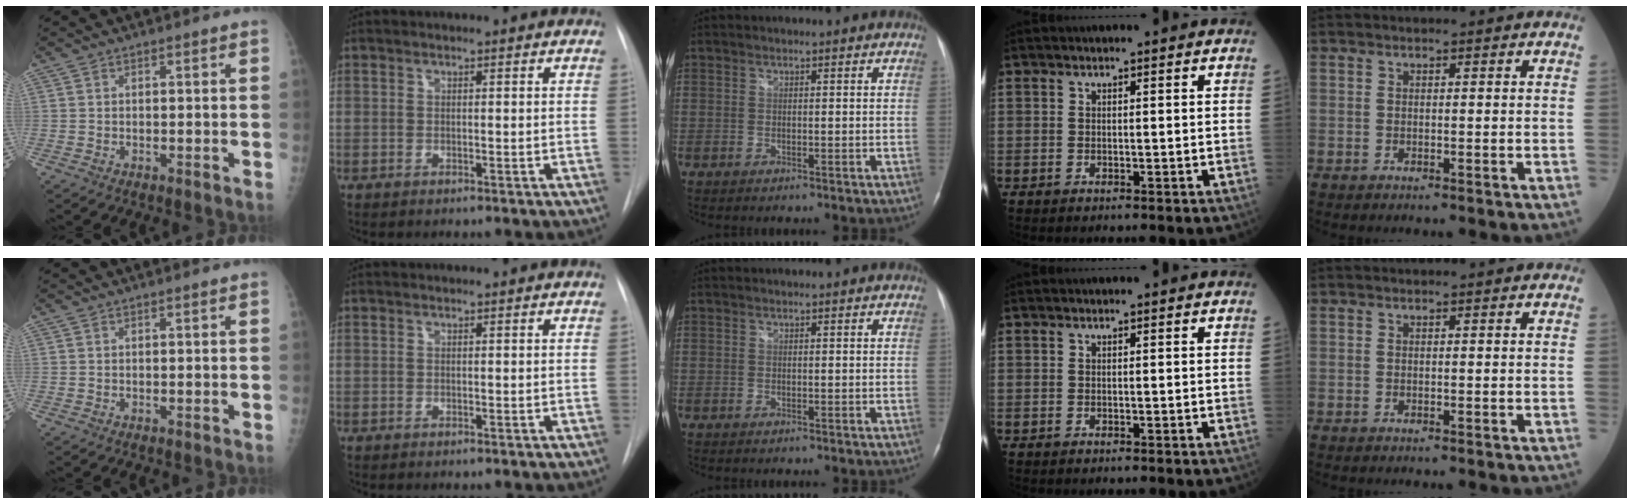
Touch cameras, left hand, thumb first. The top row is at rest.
{}